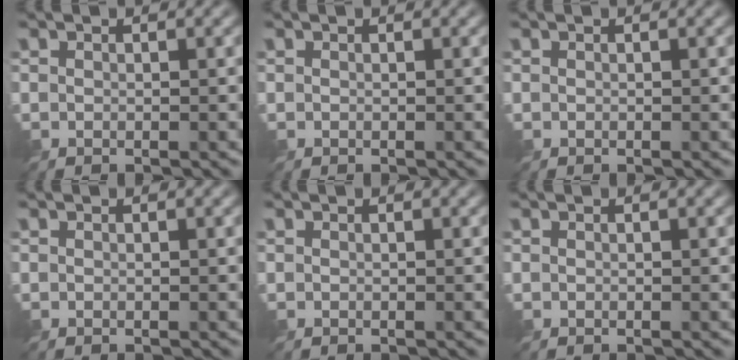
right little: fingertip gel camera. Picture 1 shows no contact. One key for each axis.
{"total": 0.0}
{"total": 0.0}
{"total": 0.0}
{"total": 0.0}
{"total": 0.0}